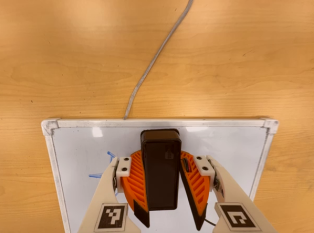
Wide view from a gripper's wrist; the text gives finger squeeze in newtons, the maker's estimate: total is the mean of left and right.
{"total": 11.6, "left": 13.1, "right": 10.2}